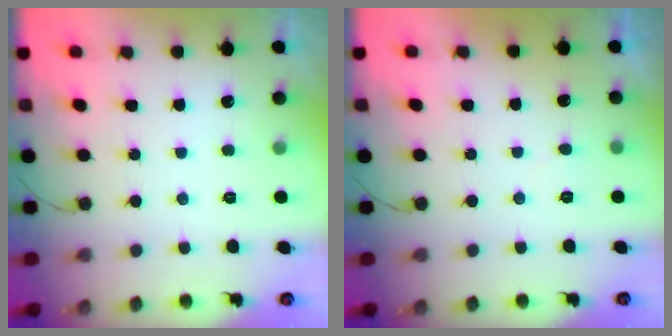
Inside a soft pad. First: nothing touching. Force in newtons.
{"total": 2.4, "press": 2.4, "slide": 0.2}